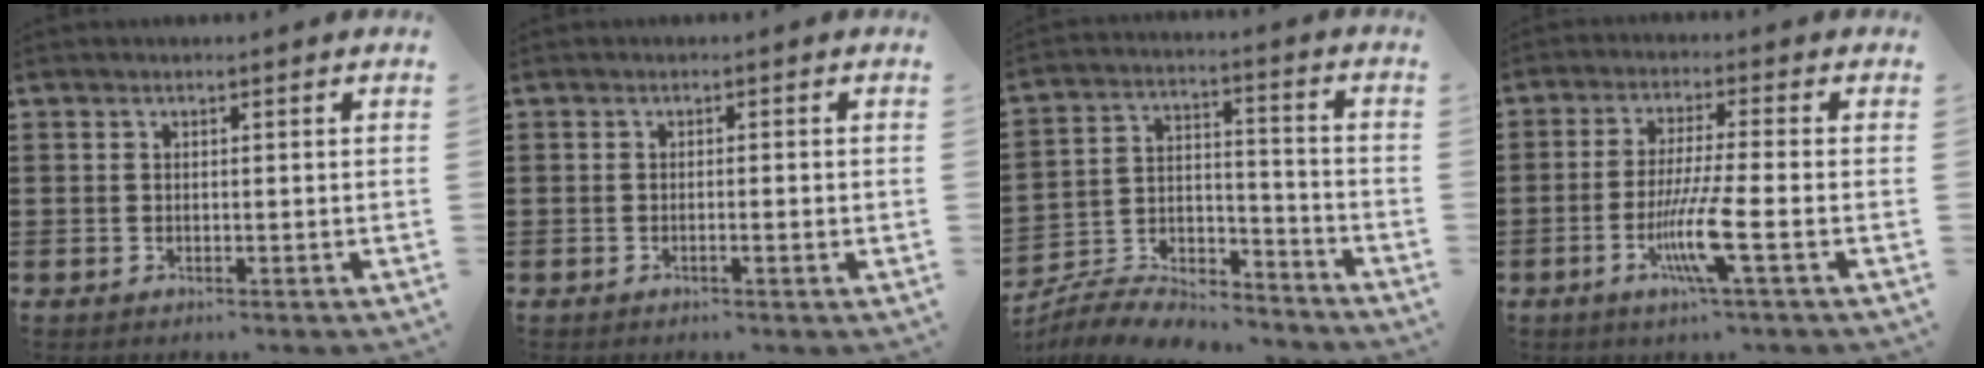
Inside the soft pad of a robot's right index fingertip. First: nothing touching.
{"total": 1.0, "force": [-0.4, -0.1, 0.9], "torque": [-0.014, -0.005, -0.006]}
{"total": 7.4, "force": [-7.0, 1.9, 1.5], "torque": [-0.036, 0.012, -0.138]}
{"total": 8.2, "force": [-3.0, 0.1, 7.7], "torque": [-0.152, -0.019, -0.058]}